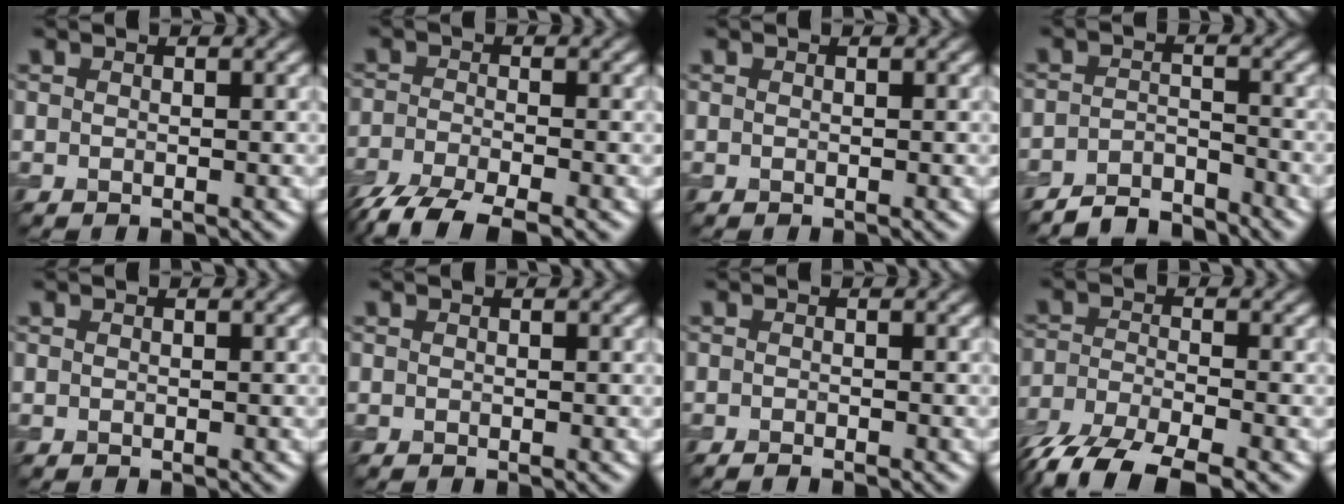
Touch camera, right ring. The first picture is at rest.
{"total": 5.9, "force": [-4.6, 1.5, 3.5], "torque": [-0.068, -0.015, -0.093]}
{"total": 0.0}
{"total": 3.9, "force": [-3.6, 0.9, 1.0], "torque": [-0.015, 0.001, -0.072]}
{"total": 0.0}
{"total": 0.0}
{"total": 0.7, "force": [-0.6, 0.1, 0.4], "torque": [-0.006, -0.002, -0.011]}
{"total": 7.4, "force": [-5.4, 2.3, 4.6], "torque": [-0.085, -0.016, -0.107]}